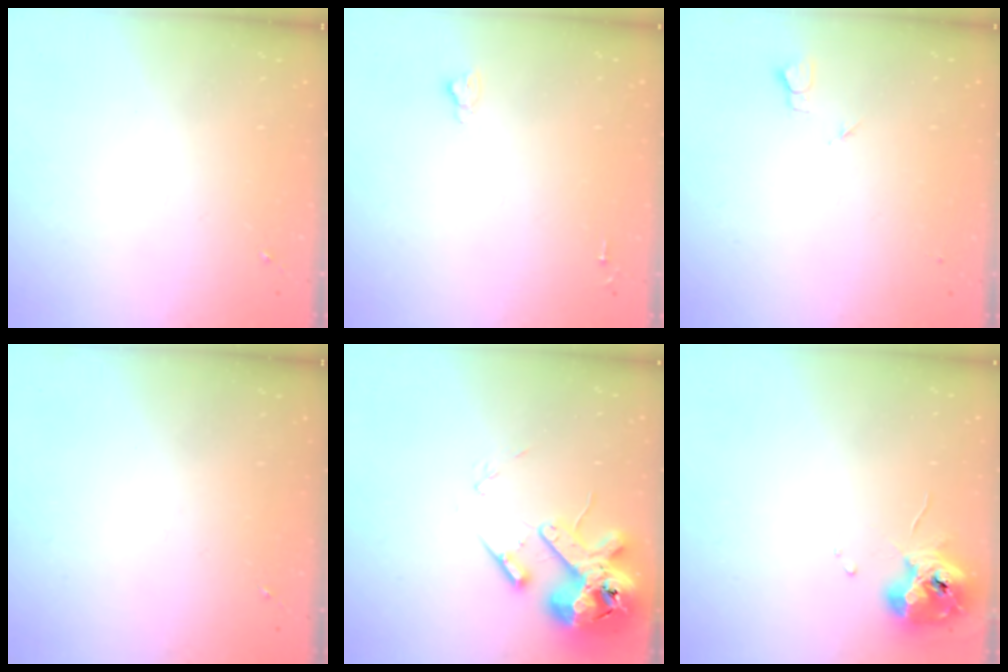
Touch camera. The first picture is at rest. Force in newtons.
{"total": 2.6, "press": 2.5, "slide": 0.3}
{"total": 2.7, "press": 2.6, "slide": 0.3}
{"total": 0.0}
{"total": 15.8, "press": 15.5, "slide": 2.8}
{"total": 11.0, "press": 11.0, "slide": 1.1}